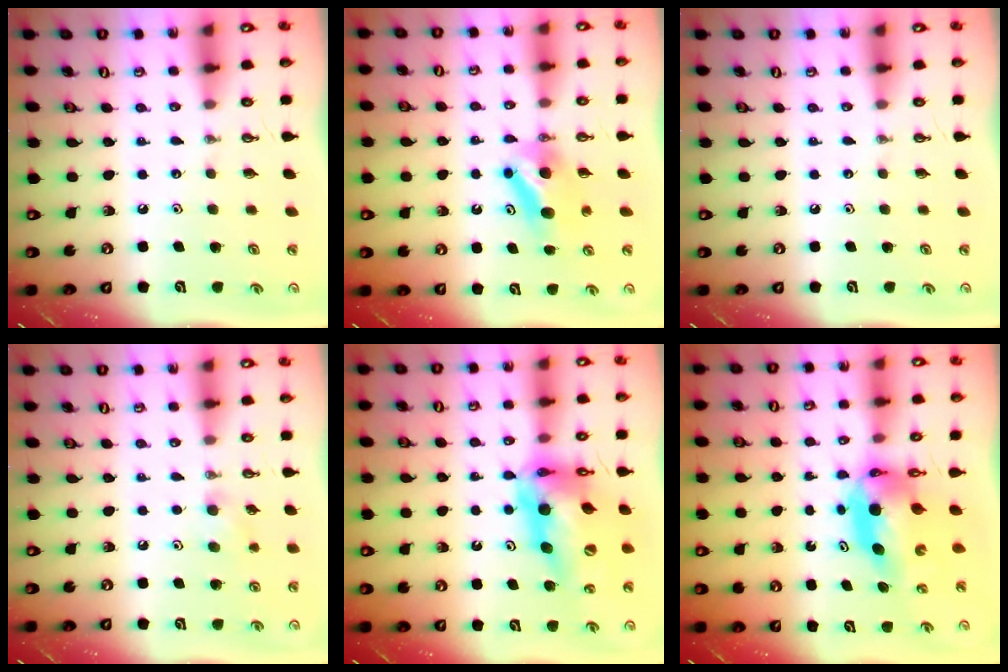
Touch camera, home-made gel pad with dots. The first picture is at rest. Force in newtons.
{"total": 7.4, "press": 7.2, "slide": 1.8}
{"total": 0.0}
{"total": 6.6, "press": 5.0, "slide": 4.2}
{"total": 18.9, "press": 18.8, "slide": 2.0}
{"total": 6.2, "press": 6.2, "slide": 0.5}